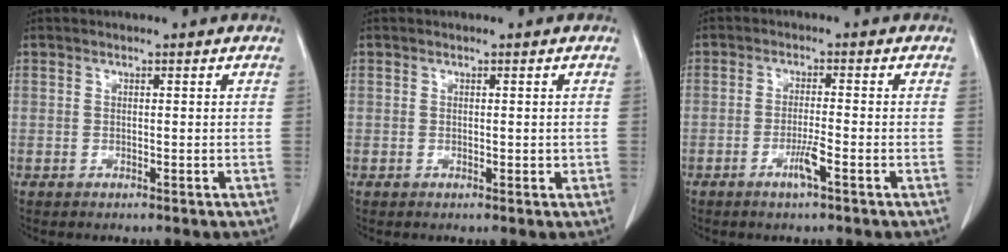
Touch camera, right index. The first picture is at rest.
{"total": 1.1, "force": [0.0, 0.7, 0.8], "torque": [-0.008, 0.000, 0.002]}
{"total": 3.2, "force": [-1.7, -0.1, 2.8], "torque": [-0.054, -0.004, -0.033]}